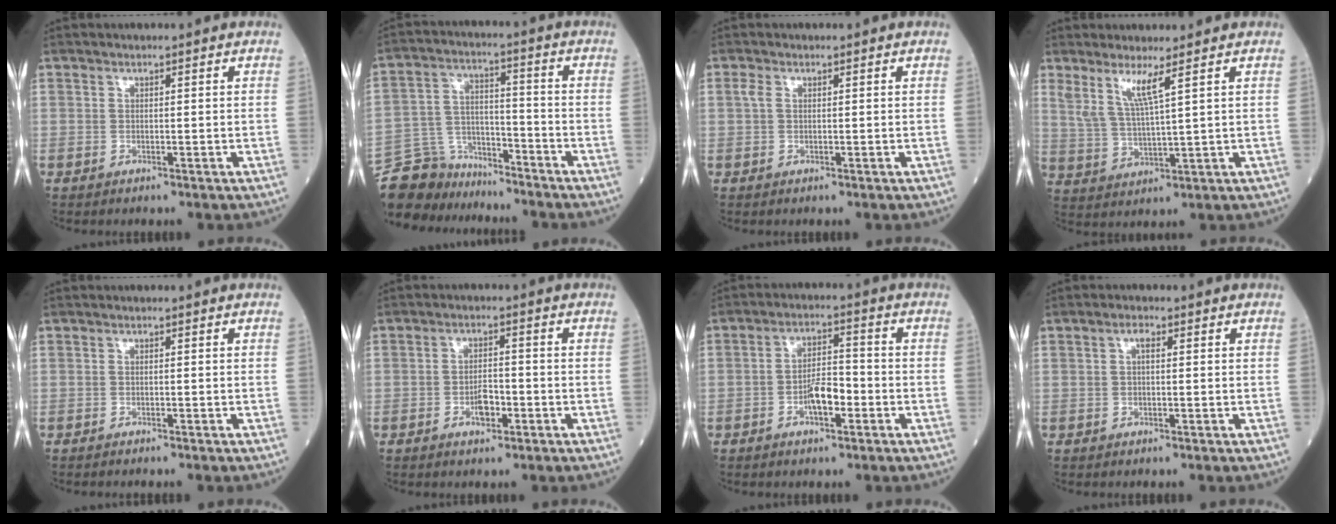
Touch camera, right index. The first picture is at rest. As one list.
[{"total": 11.2, "force": [-10.5, 4.0, 0.3], "torque": [-0.015, 0.036, -0.193]}, {"total": 1.1, "force": [0.3, 0.6, 0.8], "torque": [-0.026, 0.011, 0.009]}, {"total": 5.5, "force": [3.3, -0.5, 4.4], "torque": [-0.090, -0.012, 0.069]}, {"total": 1.0, "force": [-0.9, 0.0, 0.4], "torque": [-0.006, -0.001, -0.013]}, {"total": 3.4, "force": [-1.5, 1.3, 2.7], "torque": [-0.049, 0.003, -0.024]}, {"total": 5.6, "force": [-2.1, 1.9, 4.9], "torque": [-0.091, 0.010, -0.038]}, {"total": 1.3, "force": [0.3, 0.5, 1.2], "torque": [-0.023, 0.004, 0.002]}]